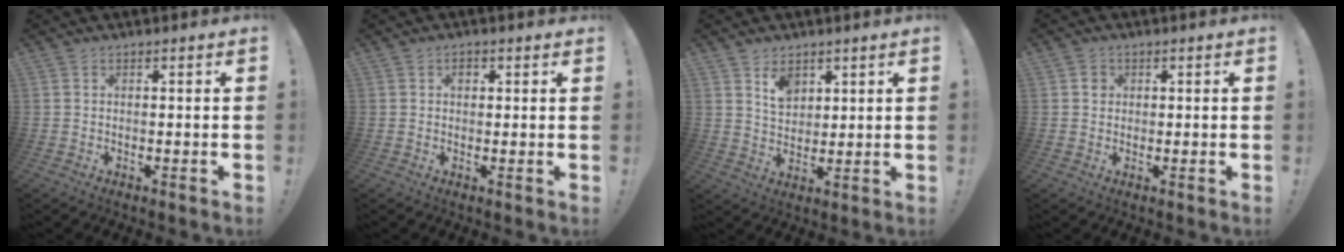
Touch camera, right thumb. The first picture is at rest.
{"total": 1.8, "force": [0.6, 1.3, 1.0], "torque": [-0.012, 0.001, 0.009]}
{"total": 6.5, "force": [4.0, 4.5, 2.5], "torque": [-0.032, -0.022, 0.074]}
{"total": 2.1, "force": [0.3, 2.0, 0.6], "torque": [0.003, -0.001, 0.003]}